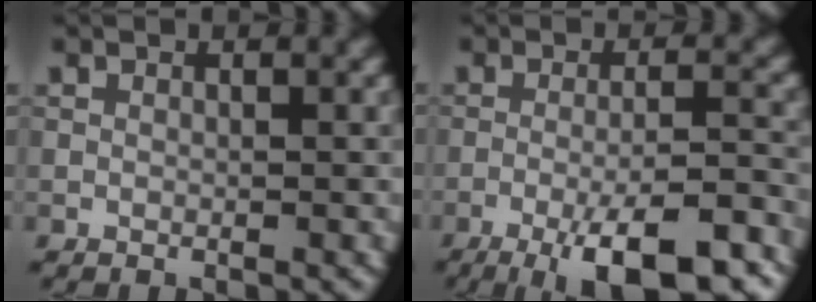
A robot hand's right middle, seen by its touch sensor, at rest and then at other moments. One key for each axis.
{"total": 9.6, "fx": -5.4, "fy": 2.2, "fz": 7.7, "tx": -0.120, "ty": -0.001, "tz": -0.085}